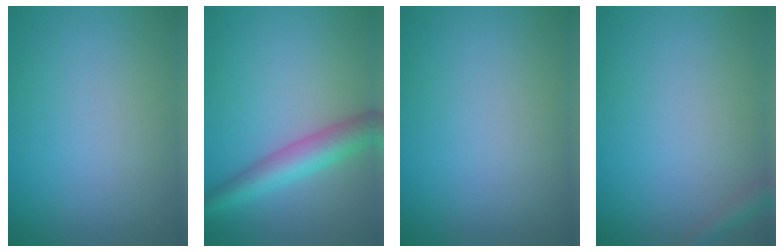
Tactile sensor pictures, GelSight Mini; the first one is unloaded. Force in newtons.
{"total": 4.2, "press": 4.2, "slide": 0.2}
{"total": 0.0}
{"total": 1.4, "press": 1.3, "slide": 0.1}